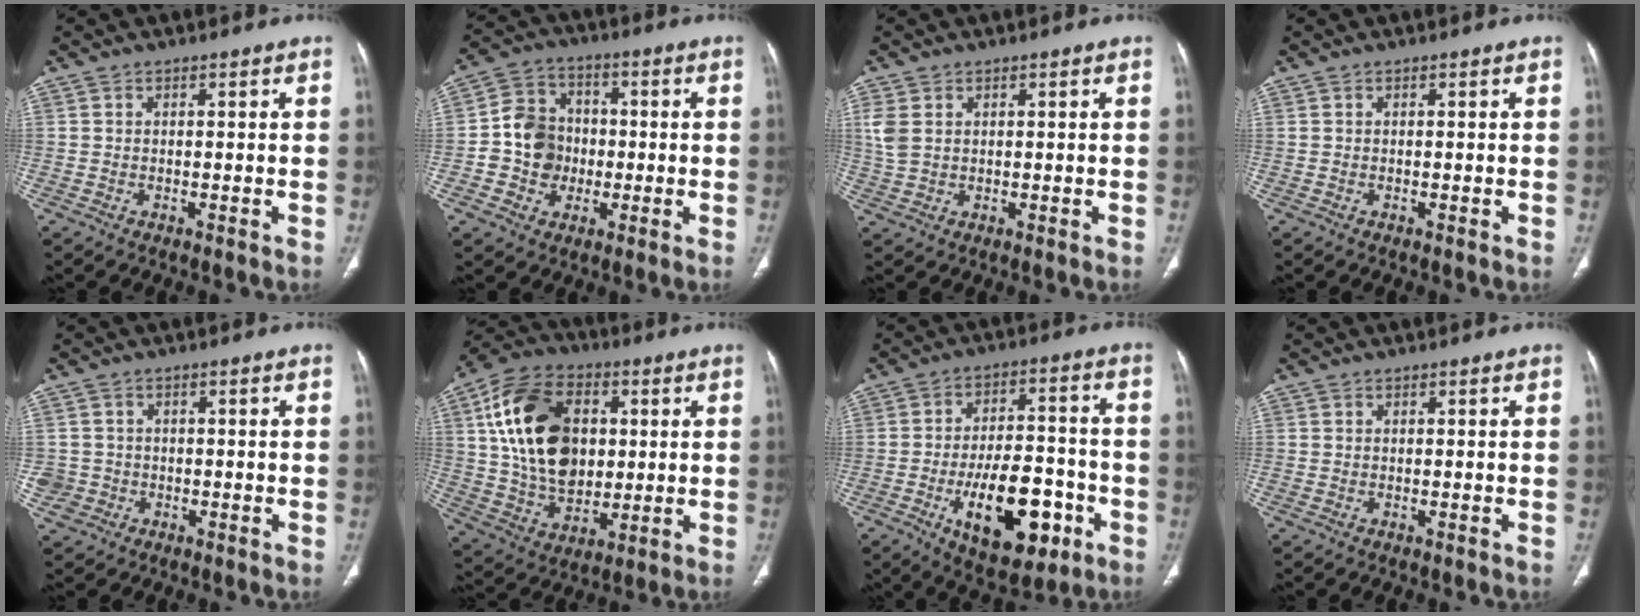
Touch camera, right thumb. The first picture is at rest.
{"total": 10.0, "force": [-1.3, 8.9, 4.3], "torque": [-0.043, 0.023, -0.030]}
{"total": 3.9, "force": [1.3, 2.7, 2.5], "torque": [-0.065, 0.003, 0.032]}
{"total": 0.0}
{"total": 3.4, "force": [-0.9, 3.3, 0.3], "torque": [0.009, 0.013, -0.017]}
{"total": 20.9, "force": [3.9, 14.4, 14.7], "torque": [-0.242, 0.001, 0.075]}
{"total": 17.6, "force": [-6.7, 8.7, 13.8], "torque": [-0.184, 0.032, -0.093]}
{"total": 0.0}